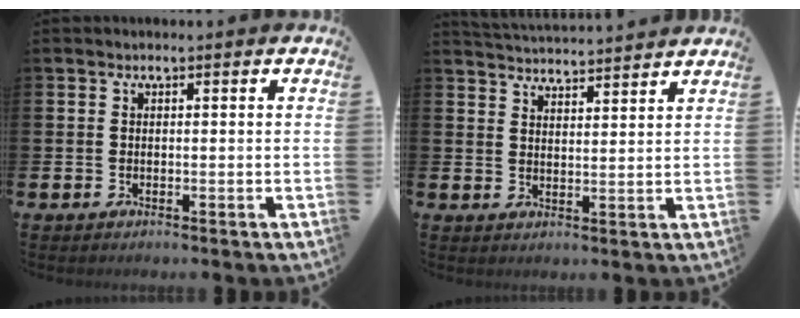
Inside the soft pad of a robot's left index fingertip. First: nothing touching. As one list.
[{"total": 4.5, "force": [4.5, 0.0, -0.1], "torque": [-0.007, -0.029, 0.080]}]